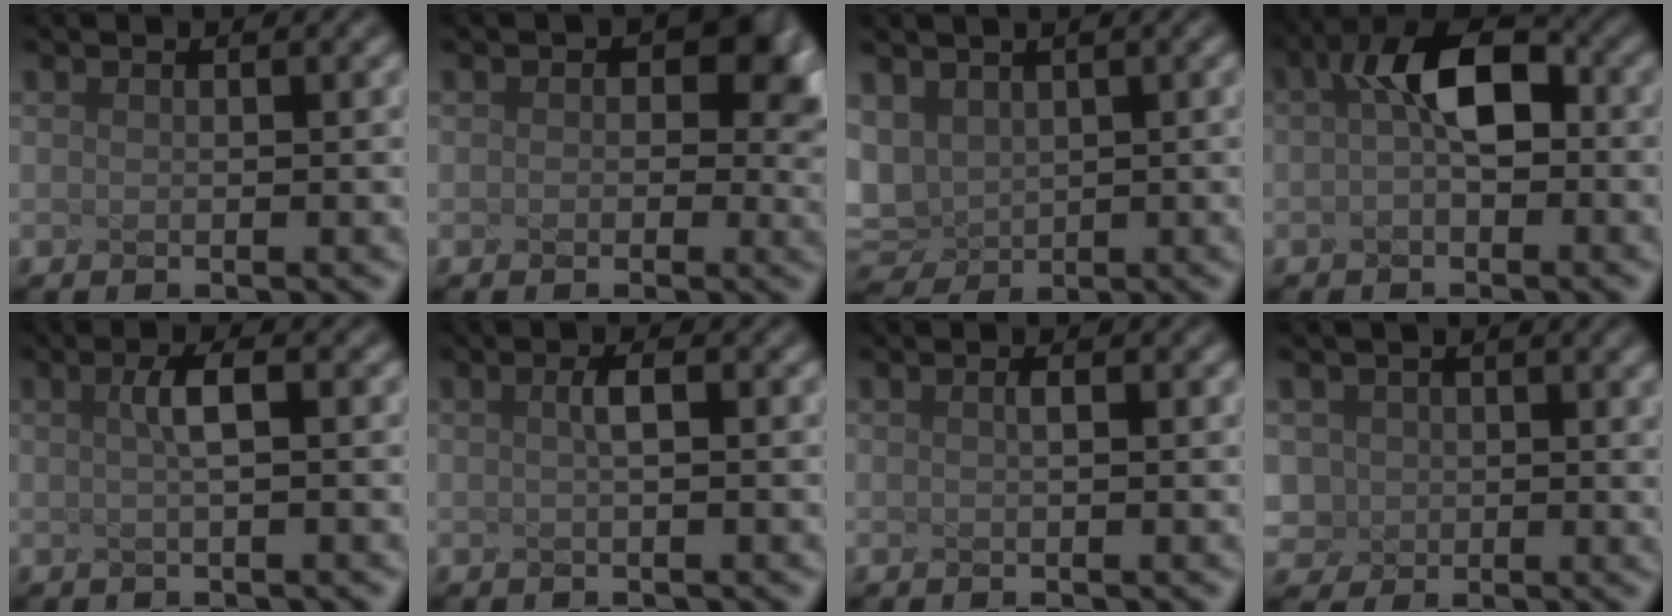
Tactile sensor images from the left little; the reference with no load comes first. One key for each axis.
{"total": 4.0, "fx": 0.3, "fy": 2.6, "fz": 3.0, "tx": -0.060, "ty": -0.010, "tz": 0.047}
{"total": 1.2, "fx": 0.0, "fy": 1.0, "fz": 0.7, "tx": -0.060, "ty": -0.008, "tz": 0.045}
{"total": 3.4, "fx": -0.8, "fy": 1.2, "fz": 3.1, "tx": -0.085, "ty": 0.003, "tz": 0.017}
{"total": 1.6, "fx": -1.0, "fy": -0.6, "fz": 1.1, "tx": -0.044, "ty": -0.002, "tz": 0.017}
{"total": 1.4, "fx": -1.1, "fy": -0.7, "fz": 0.3, "tx": -0.033, "ty": -0.002, "tz": 0.014}
{"total": 0.9, "fx": -0.8, "fy": -0.5, "fz": -0.1, "tx": -0.013, "ty": -0.010, "tz": 0.011}
{"total": 1.1, "fx": -0.4, "fy": 0.8, "fz": -0.5, "tx": -0.039, "ty": -0.009, "tz": 0.034}